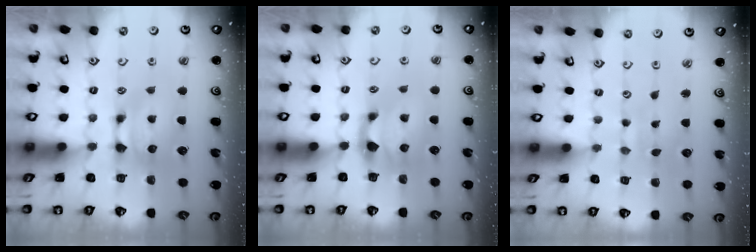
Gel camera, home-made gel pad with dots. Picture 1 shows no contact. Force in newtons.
{"total": 1.2, "press": 0.1, "slide": 1.2}
{"total": 5.7, "press": 5.7, "slide": 0.3}